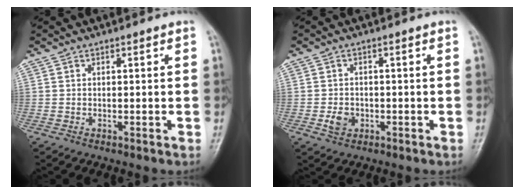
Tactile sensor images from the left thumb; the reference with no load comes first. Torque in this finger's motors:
{"motor_torque": [-0.04, 0.09, 0.01, 0.00, 0.00]}